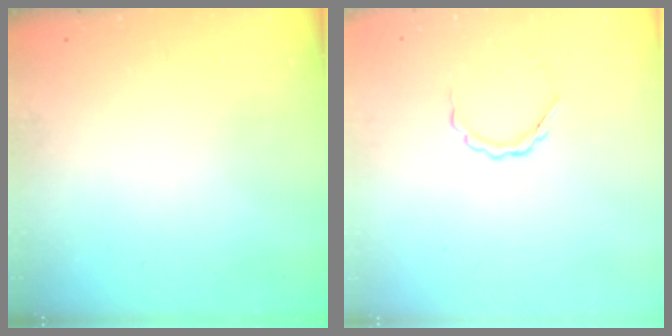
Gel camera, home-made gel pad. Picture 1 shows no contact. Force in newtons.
{"total": 4.2, "press": 4.0, "slide": 1.0}